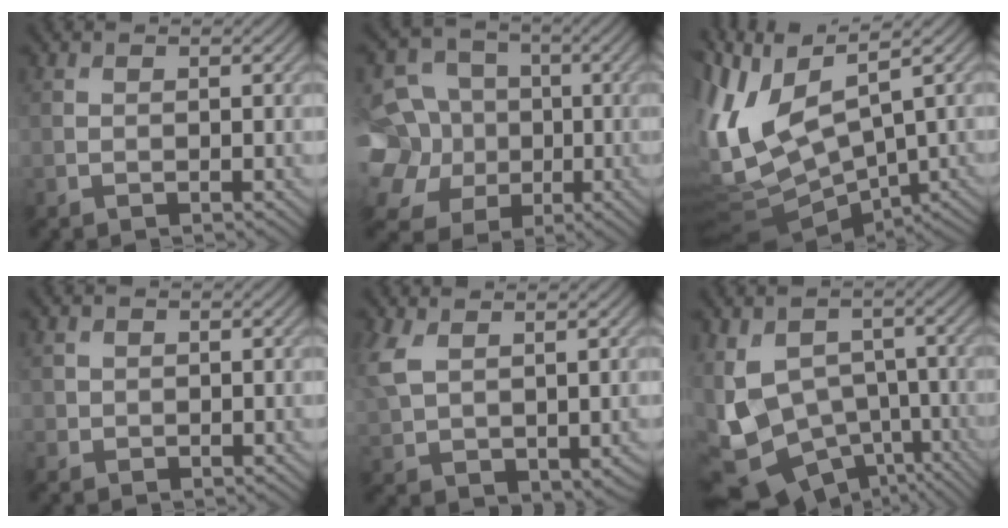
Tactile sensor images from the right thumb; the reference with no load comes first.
{"total": 16.1, "force": [-2.1, 14.9, 5.9], "torque": [-0.219, -0.007, -0.058]}
{"total": 12.3, "force": [2.4, 5.1, 10.9], "torque": [-0.265, 0.000, 0.058]}
{"total": 1.2, "force": [0.2, 1.2, 0.1], "torque": [-0.002, -0.005, 0.003]}
{"total": 7.1, "force": [2.0, 4.3, 5.3], "torque": [-0.155, -0.007, 0.051]}
{"total": 13.2, "force": [-4.5, 9.4, 8.0], "torque": [-0.202, -0.032, -0.048]}